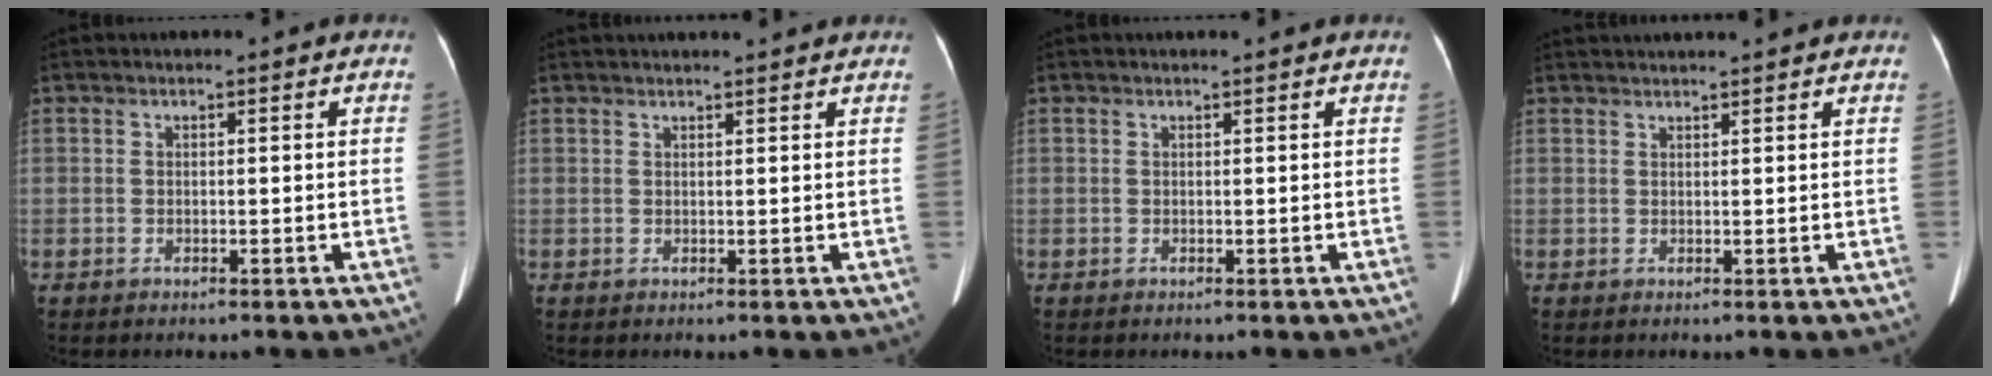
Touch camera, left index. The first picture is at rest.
{"total": 5.3, "force": [5.0, 0.2, 1.7], "torque": [-0.021, 0.025, 0.056]}
{"total": 0.6, "force": [0.6, 0.0, 0.1], "torque": [-0.009, 0.007, 0.008]}
{"total": 6.7, "force": [6.3, 0.0, 2.5], "torque": [-0.034, 0.031, 0.077]}